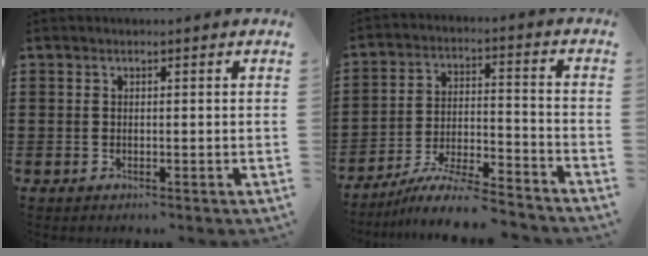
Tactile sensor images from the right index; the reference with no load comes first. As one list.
[{"total": 7.9, "force": [-7.3, 0.2, 3.2], "torque": [-0.060, 0.000, -0.144]}]